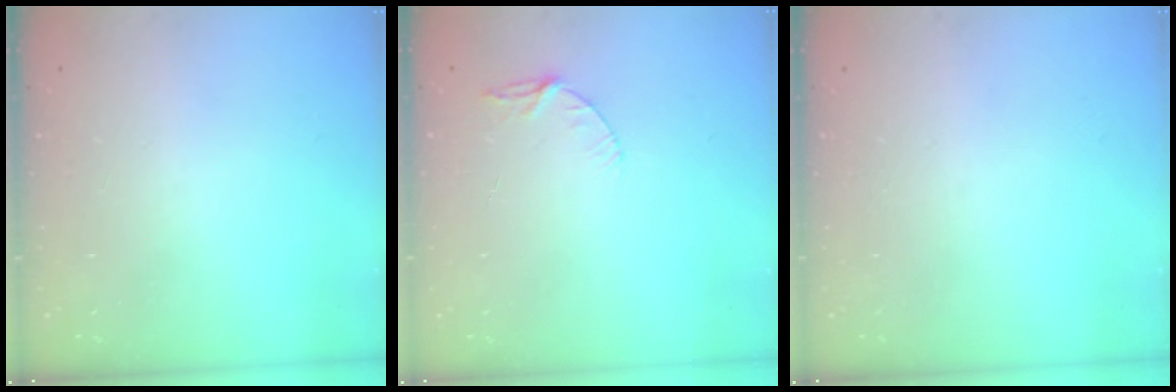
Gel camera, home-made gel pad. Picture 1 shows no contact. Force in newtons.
{"total": 5.2, "press": 5.1, "slide": 0.6}
{"total": 0.0}